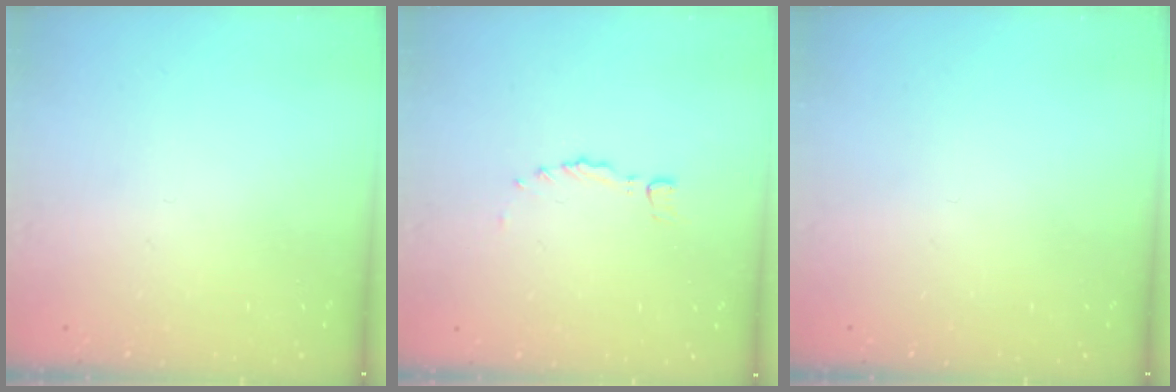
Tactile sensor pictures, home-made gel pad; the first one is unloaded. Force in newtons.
{"total": 0.0}
{"total": 0.0}